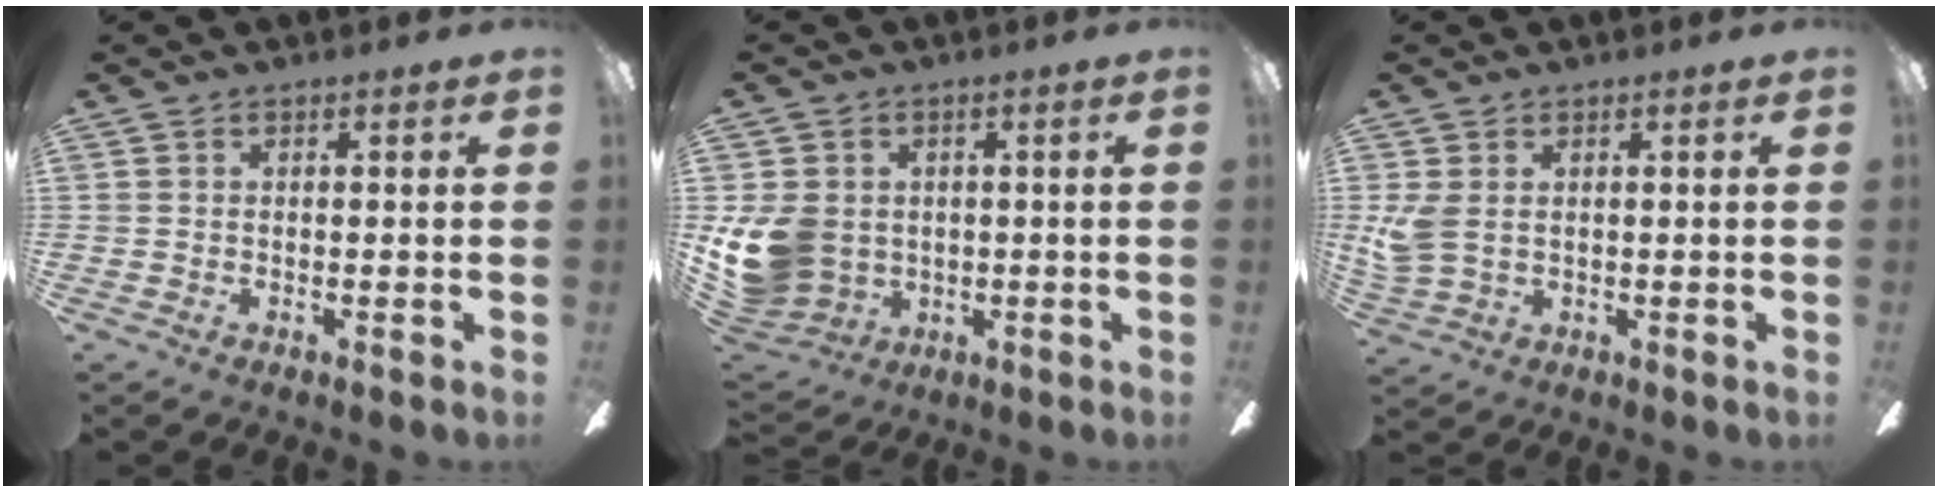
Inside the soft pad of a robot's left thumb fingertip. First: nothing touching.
{"total": 12.1, "force": [-0.2, 10.4, 6.2], "torque": [-0.152, 0.005, 0.001]}
{"total": 5.0, "force": [1.0, 3.4, 3.6], "torque": [-0.089, 0.000, 0.017]}